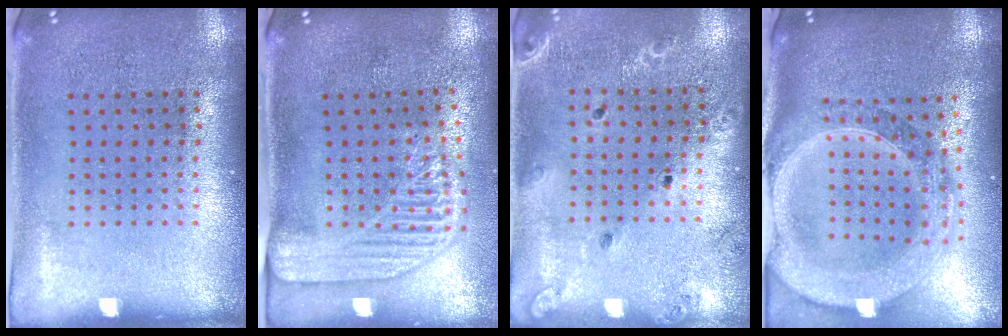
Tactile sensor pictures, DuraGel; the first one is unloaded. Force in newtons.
{"total": 2.2, "press": 1.8, "slide": 1.3}
{"total": 1.5, "press": 1.5, "slide": 0.1}
{"total": 3.1, "press": 2.6, "slide": 1.8}